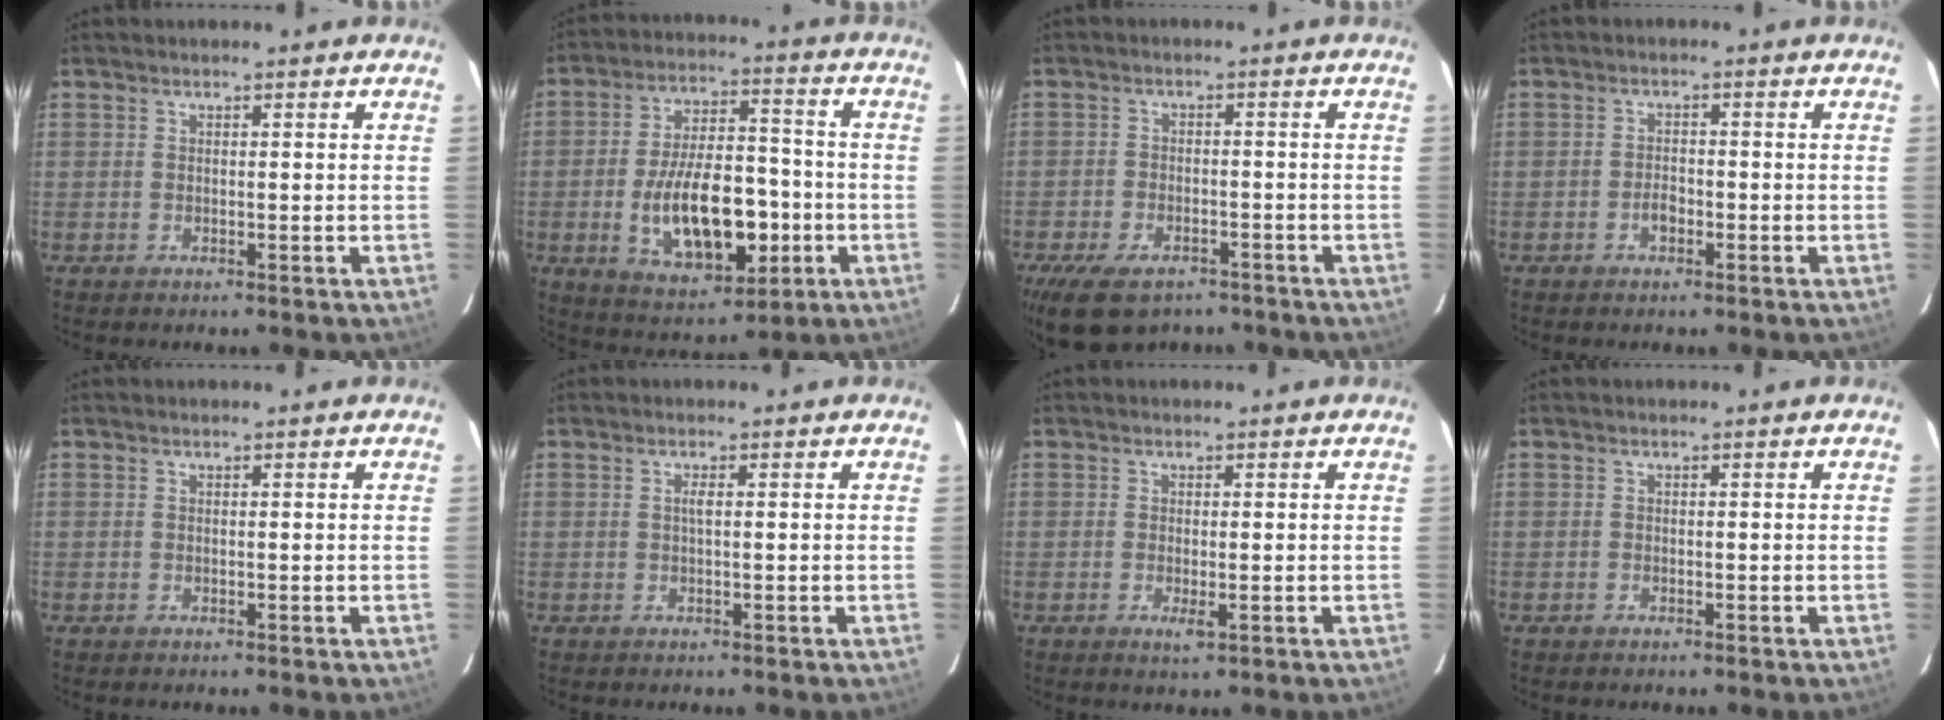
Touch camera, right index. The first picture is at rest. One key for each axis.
{"total": 17.5, "fx": -4.3, "fy": 8.6, "fz": 14.7, "tx": -0.274, "ty": 0.007, "tz": -0.049}
{"total": 11.6, "fx": -7.9, "fy": 6.1, "fz": 5.9, "tx": -0.141, "ty": -0.011, "tz": -0.126}
{"total": 2.1, "fx": -1.1, "fy": 1.2, "fz": 1.3, "tx": -0.025, "ty": 0.007, "tz": -0.020}
{"total": 0.0}
{"total": 1.0, "fx": 0.1, "fy": 0.0, "fz": 1.0, "tx": -0.020, "ty": 0.002, "tz": 0.000}
{"total": 2.0, "fx": -0.6, "fy": 0.4, "fz": 1.9, "tx": -0.036, "ty": -0.005, "tz": -0.009}
{"total": 0.0}